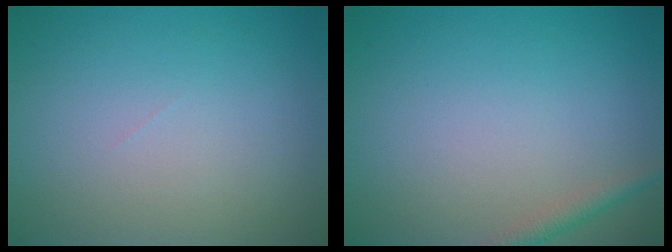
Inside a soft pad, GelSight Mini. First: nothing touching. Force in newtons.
{"total": 1.4, "press": 1.4, "slide": 0.1}